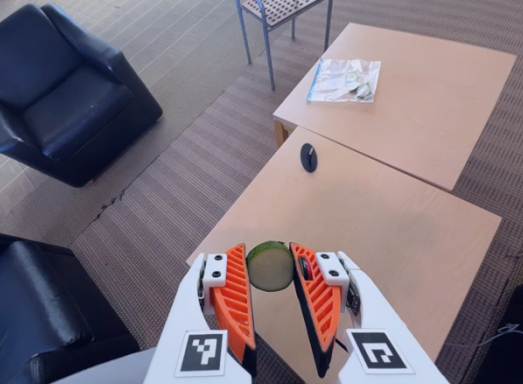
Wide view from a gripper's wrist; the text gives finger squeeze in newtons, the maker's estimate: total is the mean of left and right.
{"total": 8.6, "left": 8.1, "right": 9.1}